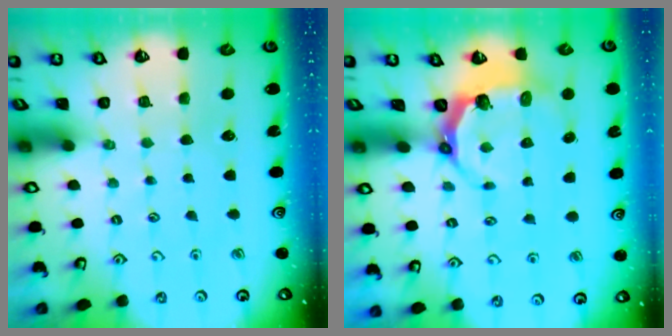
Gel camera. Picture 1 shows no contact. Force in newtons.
{"total": 4.7, "press": 3.4, "slide": 3.2}